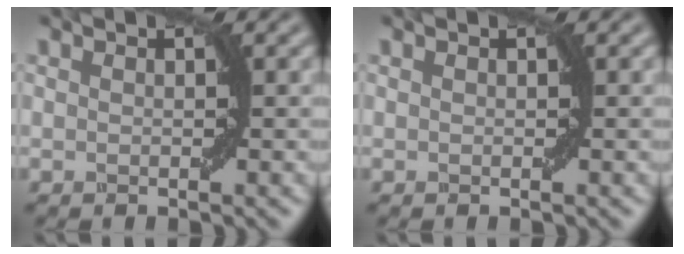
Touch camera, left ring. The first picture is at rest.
{"total": 0.0}